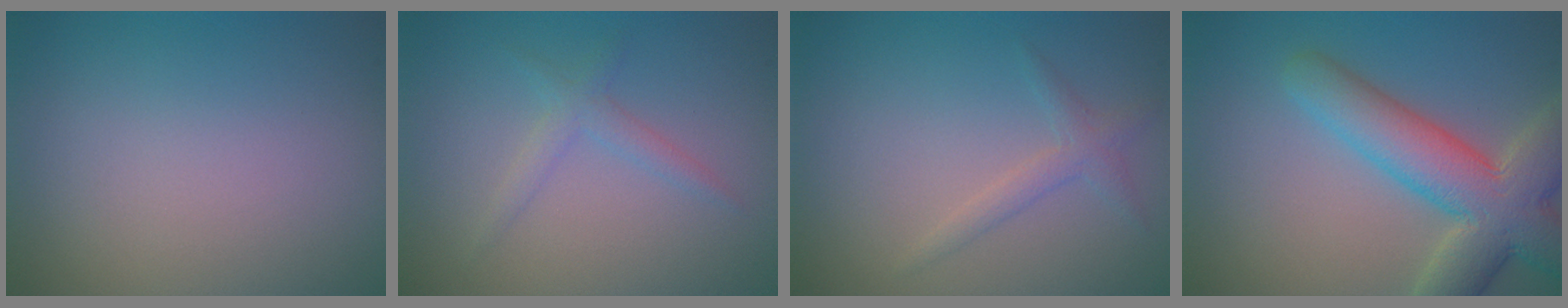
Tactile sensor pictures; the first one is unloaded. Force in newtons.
{"total": 1.6, "press": 1.6, "slide": 0.1}
{"total": 1.5, "press": 1.5, "slide": 0.1}
{"total": 8.2, "press": 8.2, "slide": 0.6}